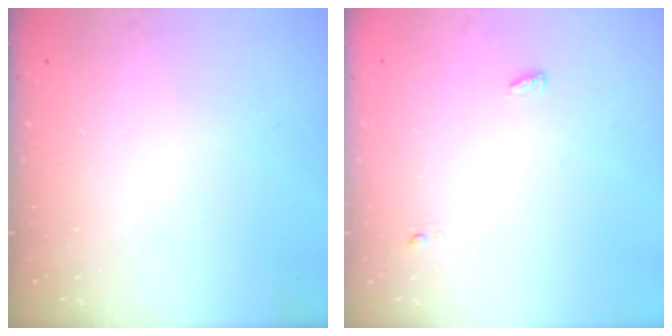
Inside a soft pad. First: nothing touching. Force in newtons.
{"total": 3.5, "press": 3.4, "slide": 1.0}